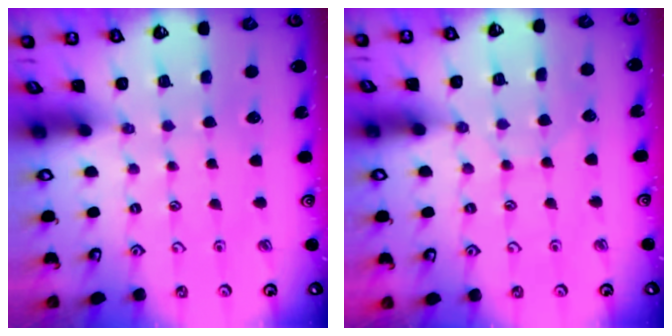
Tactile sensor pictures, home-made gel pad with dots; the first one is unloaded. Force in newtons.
{"total": 3.3, "press": 3.2, "slide": 0.4}